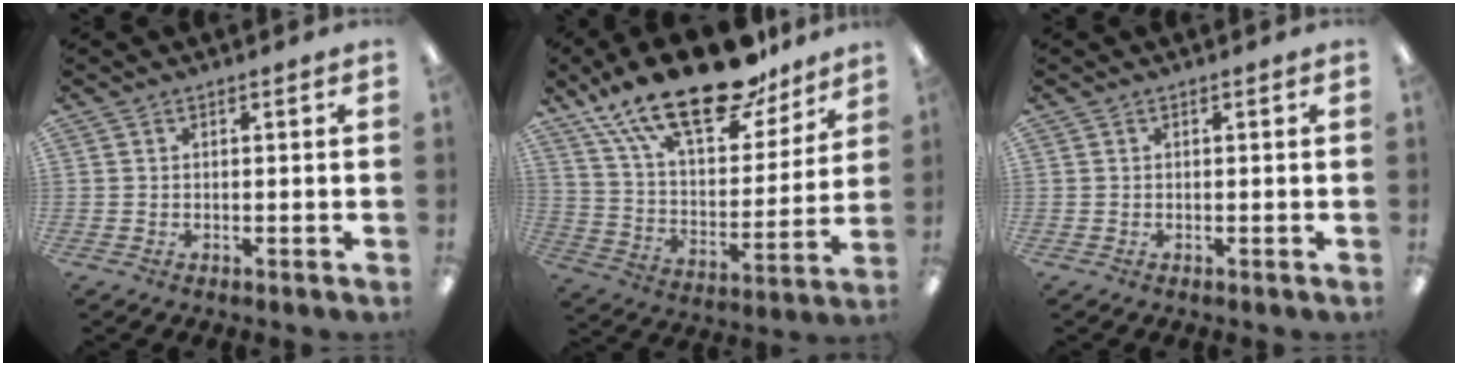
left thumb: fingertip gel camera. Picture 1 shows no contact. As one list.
[{"total": 25.0, "force": [17.5, 9.9, 14.9], "torque": [-0.251, -0.104, 0.300]}, {"total": 0.0}]